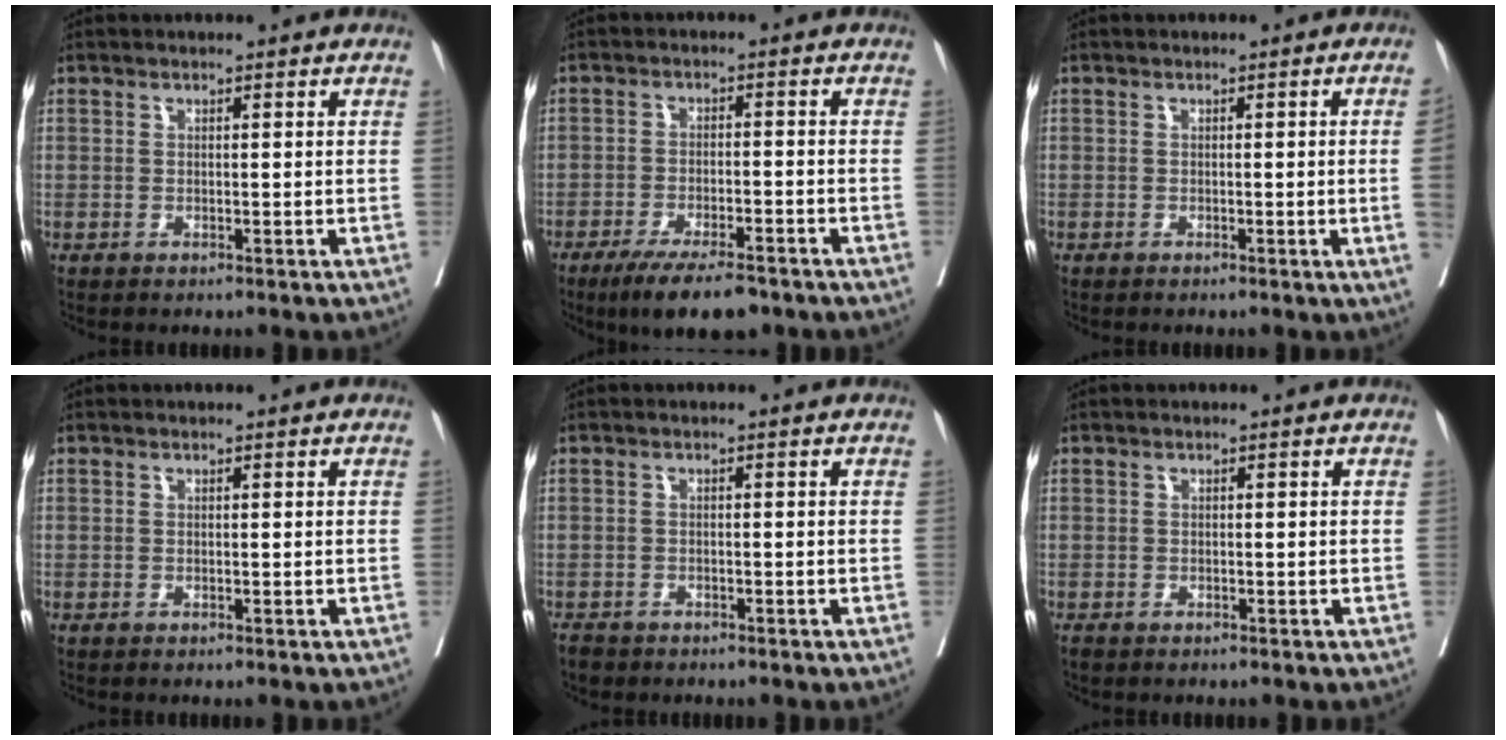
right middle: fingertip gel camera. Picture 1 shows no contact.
{"total": 9.2, "force": [-6.9, 2.3, 5.6], "torque": [-0.086, -0.014, -0.111]}
{"total": 3.0, "force": [-0.3, -1.3, 2.7], "torque": [-0.034, -0.005, -0.001]}
{"total": 0.0}
{"total": 2.4, "force": [-2.0, 1.2, 0.4], "torque": [-0.012, -0.002, -0.033]}
{"total": 0.8, "force": [-0.7, 0.4, 0.2], "torque": [-0.007, -0.002, -0.013]}